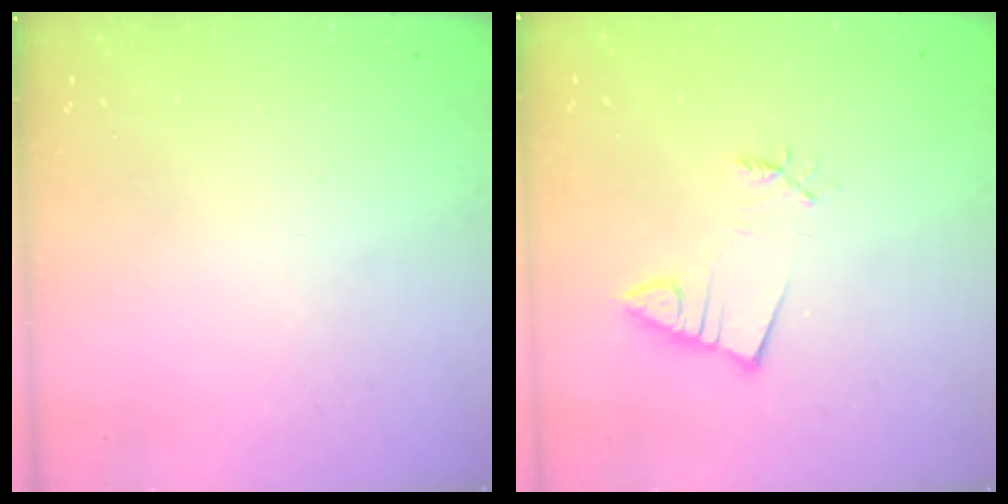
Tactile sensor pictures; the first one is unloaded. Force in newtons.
{"total": 2.4, "press": 2.4, "slide": 0.3}